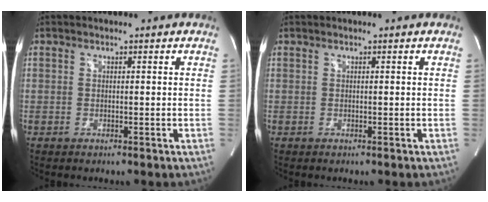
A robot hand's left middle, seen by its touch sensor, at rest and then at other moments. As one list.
[{"total": 0.0}]